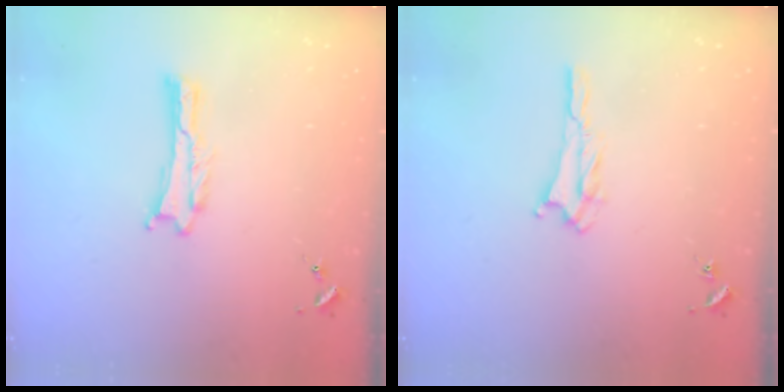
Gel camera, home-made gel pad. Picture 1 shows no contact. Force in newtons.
{"total": 2.3, "press": 2.2, "slide": 0.4}